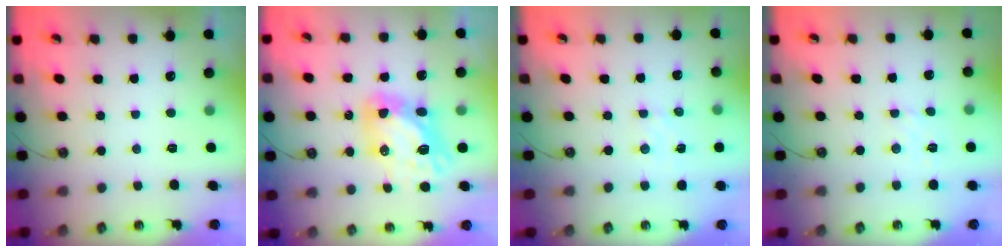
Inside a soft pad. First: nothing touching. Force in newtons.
{"total": 12.5, "press": 12.5, "slide": 1.2}
{"total": 2.2, "press": 2.2, "slide": 0.4}
{"total": 2.8, "press": 2.7, "slide": 0.5}